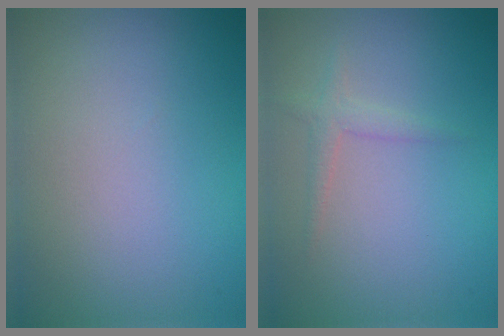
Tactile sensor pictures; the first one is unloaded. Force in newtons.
{"total": 1.4, "press": 1.4, "slide": 0.0}